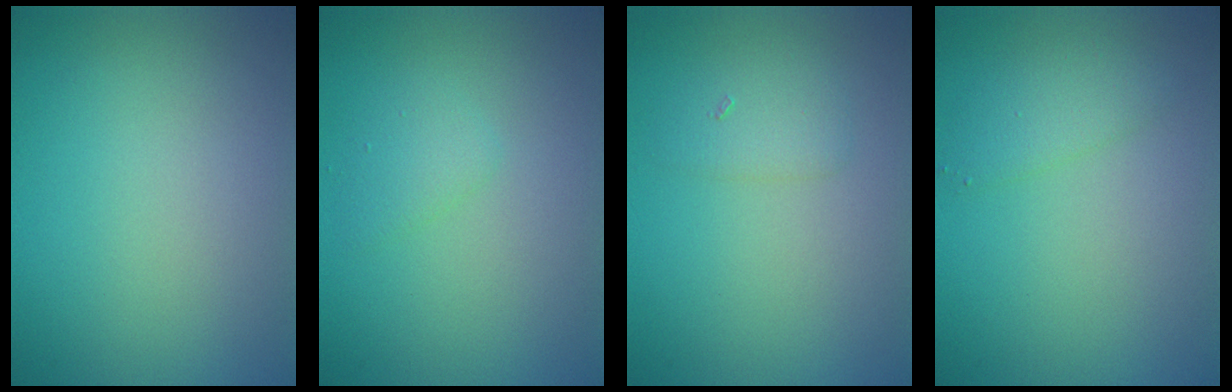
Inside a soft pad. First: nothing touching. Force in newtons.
{"total": 1.3, "press": 1.3, "slide": 0.1}
{"total": 1.5, "press": 1.5, "slide": 0.1}
{"total": 1.8, "press": 1.8, "slide": 0.1}